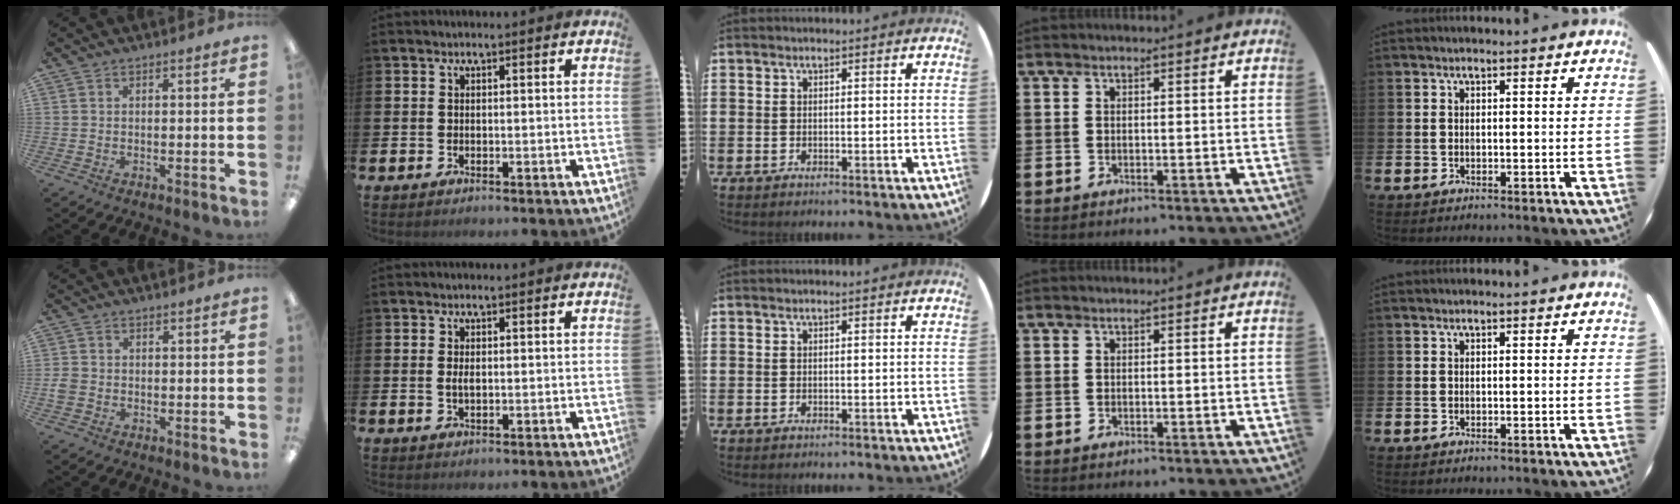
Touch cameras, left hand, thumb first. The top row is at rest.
{"thumb": {"total": 2.1, "force": [-0.4, 1.9, 0.9], "torque": [-0.013, 0.005, -0.009]}, "index": {"total": 1.3, "force": [0.2, 0.6, 1.2], "torque": [-0.021, 0.003, 0.002]}}